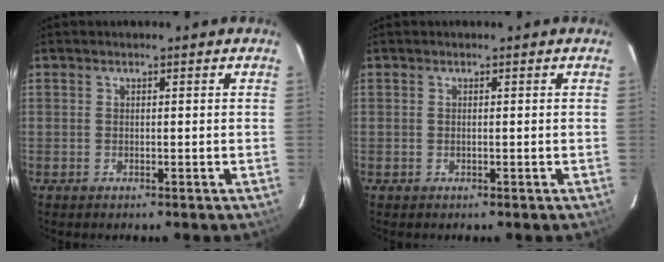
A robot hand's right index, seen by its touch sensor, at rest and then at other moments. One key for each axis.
{"total": 0.0}